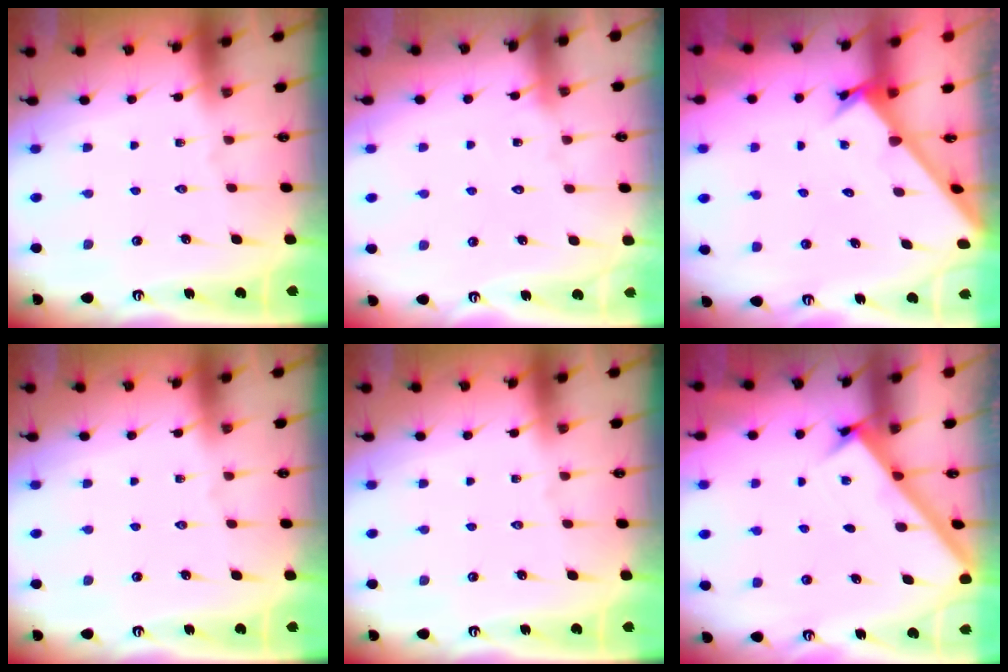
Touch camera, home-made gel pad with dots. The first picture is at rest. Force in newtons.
{"total": 5.9, "press": 5.9, "slide": 0.5}
{"total": 2.8, "press": 2.7, "slide": 0.3}
{"total": 0.0}
{"total": 0.0}
{"total": 2.6, "press": 2.6, "slide": 0.3}